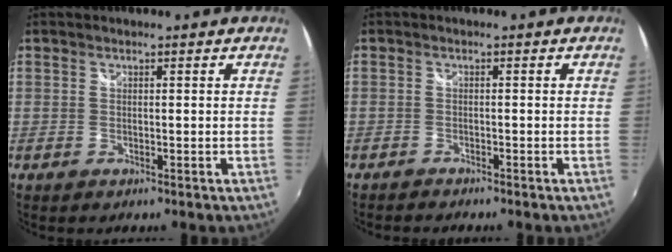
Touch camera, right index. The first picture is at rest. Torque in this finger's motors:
{"motor_torque": [-0.09, -0.07, -0.46, -0.12]}